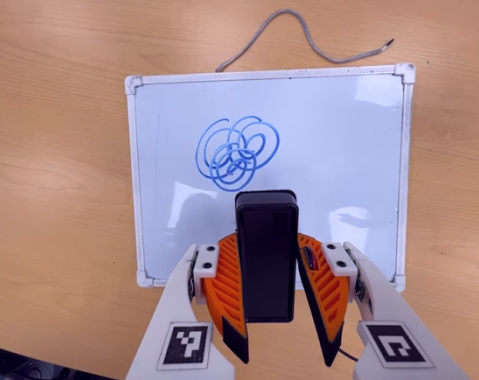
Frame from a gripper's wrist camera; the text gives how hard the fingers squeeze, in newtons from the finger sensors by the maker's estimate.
{"total": 5.9, "left": 5.3, "right": 6.6}